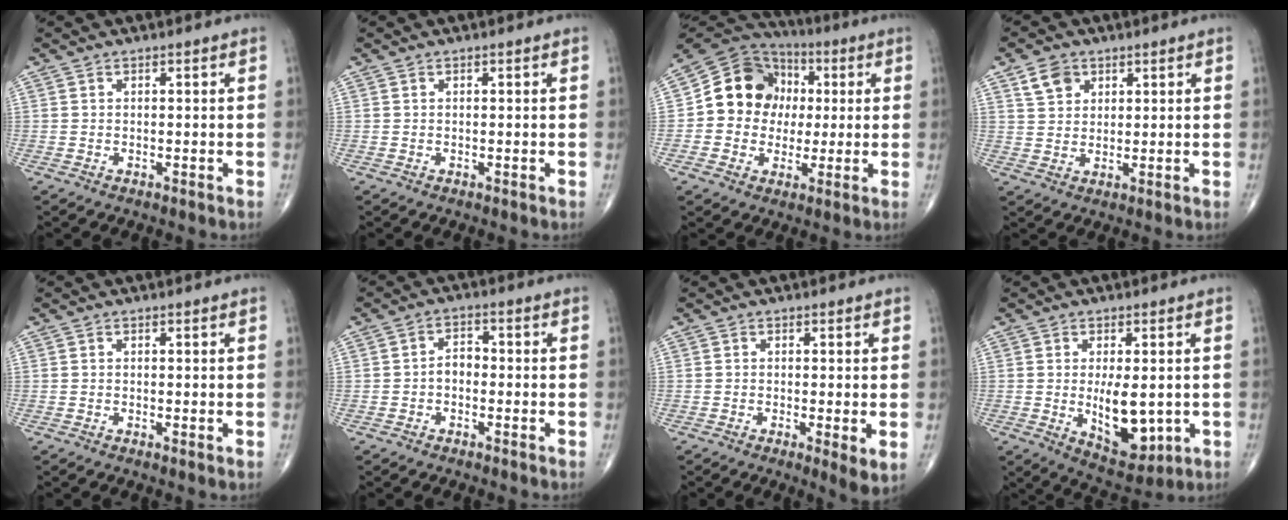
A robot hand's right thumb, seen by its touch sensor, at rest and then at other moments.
{"total": 0.0}
{"total": 14.2, "force": [0.9, 12.5, 6.8], "torque": [-0.076, 0.024, 0.007]}
{"total": 5.0, "force": [2.6, 3.8, 2.1], "torque": [-0.020, -0.011, 0.050]}
{"total": 0.6, "force": [-0.1, 0.0, 0.6], "torque": [-0.012, -0.004, -0.003]}
{"total": 3.1, "force": [-0.9, 2.1, 2.1], "torque": [-0.021, 0.017, -0.024]}
{"total": 4.1, "force": [-0.7, 0.8, 3.9], "torque": [-0.068, -0.016, -0.016]}
{"total": 10.4, "force": [-1.0, 4.9, 9.1], "torque": [-0.118, -0.021, 0.001]}